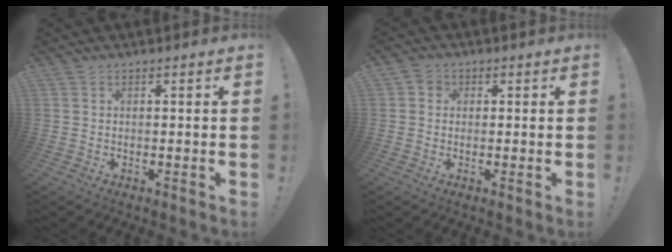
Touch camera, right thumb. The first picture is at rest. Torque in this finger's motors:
{"motor_torque": [-0.41, -0.18, -0.07, 0.01, 0.07]}